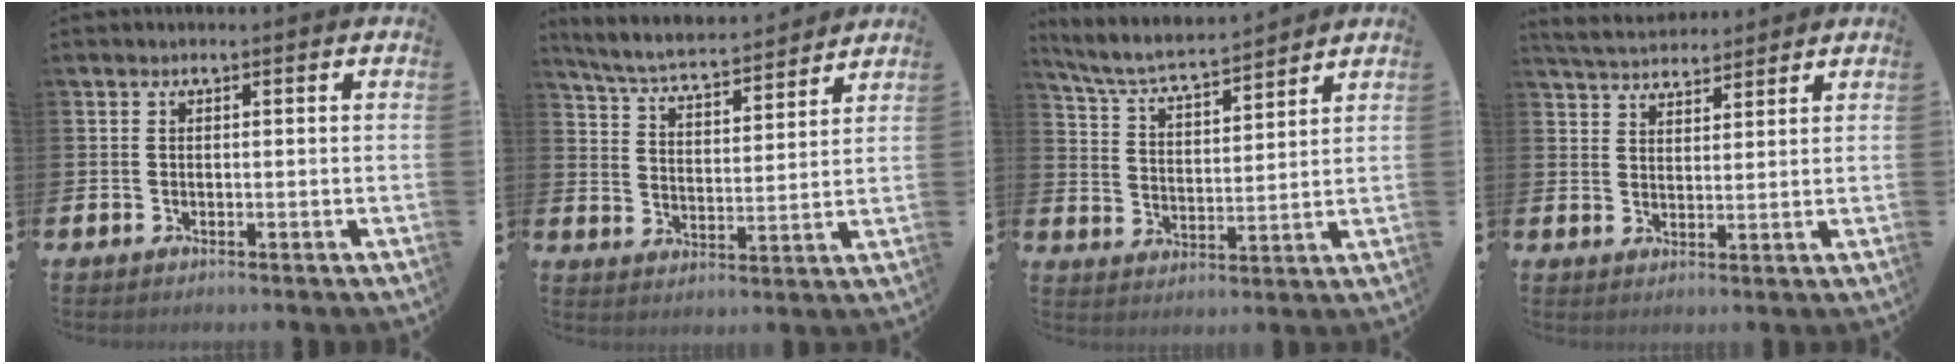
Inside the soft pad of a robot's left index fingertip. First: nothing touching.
{"total": 5.6, "force": [5.4, 0.5, 1.4], "torque": [-0.054, -0.042, 0.090]}
{"total": 6.1, "force": [5.8, 0.5, 1.8], "torque": [-0.061, -0.038, 0.098]}
{"total": 4.5, "force": [4.4, 1.0, 0.4], "torque": [-0.028, -0.017, 0.082]}